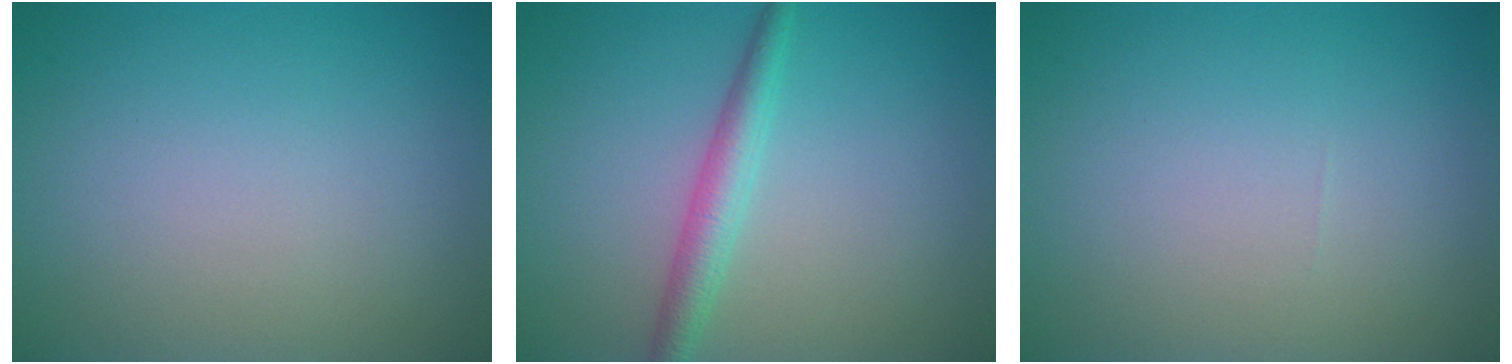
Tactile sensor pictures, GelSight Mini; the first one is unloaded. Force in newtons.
{"total": 2.7, "press": 2.6, "slide": 0.1}
{"total": 0.0}